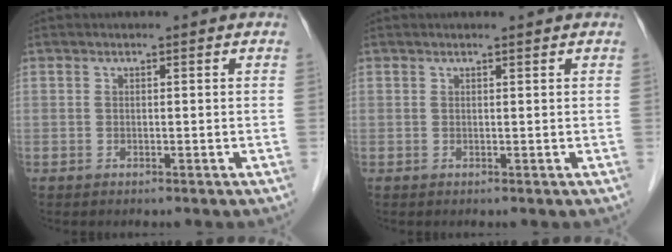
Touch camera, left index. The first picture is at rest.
{"total": 0.7, "force": [0.6, -0.1, 0.4], "torque": [-0.011, 0.003, 0.013]}